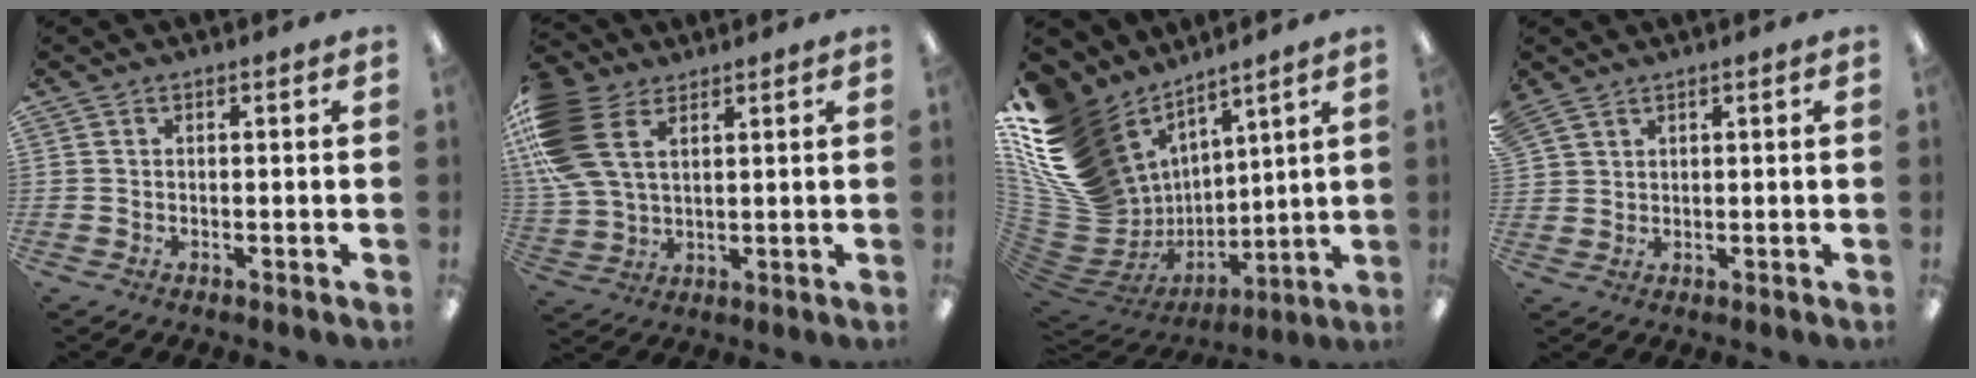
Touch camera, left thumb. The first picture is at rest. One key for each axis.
{"total": 15.8, "fx": 6.2, "fy": 10.2, "fz": 10.3, "tx": -0.255, "ty": -0.020, "tz": 0.115}
{"total": 20.2, "fx": 7.8, "fy": 15.1, "fz": 10.9, "tx": -0.232, "ty": -0.082, "tz": 0.178}
{"total": 3.1, "fx": 2.4, "fy": 1.8, "fz": 0.8, "tx": -0.021, "ty": -0.002, "tz": 0.048}